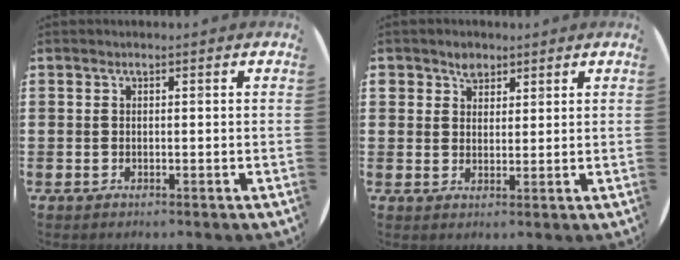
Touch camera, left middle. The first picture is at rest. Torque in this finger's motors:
{"motor_torque": [0.43, -0.26, 0.04, 0.02]}